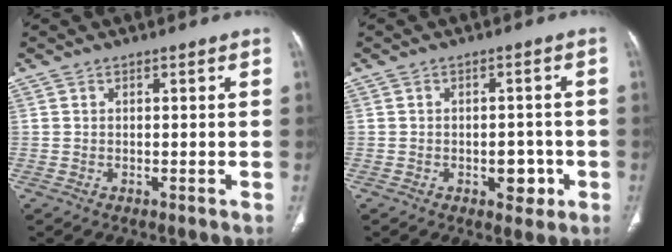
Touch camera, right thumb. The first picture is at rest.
{"total": 4.6, "force": [-1.6, 2.9, 3.2], "torque": [-0.019, 0.009, -0.016]}